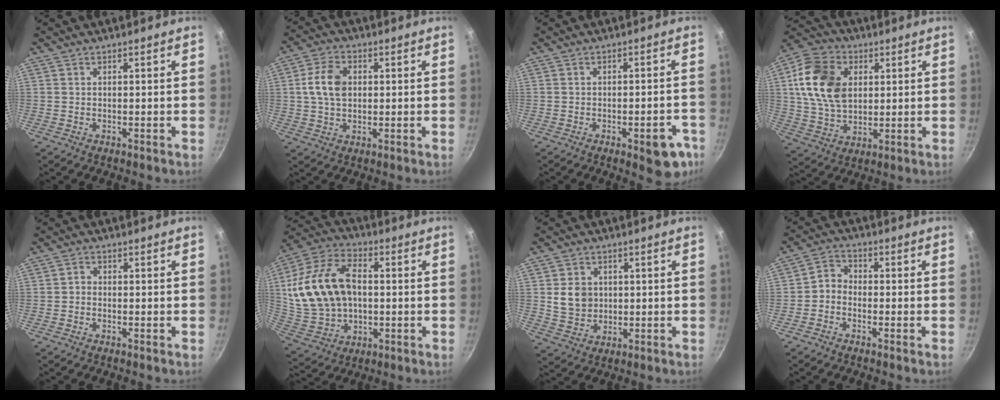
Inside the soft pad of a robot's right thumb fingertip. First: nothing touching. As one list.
[{"total": 7.8, "force": [1.1, 5.2, 5.7], "torque": [-0.099, 0.010, 0.017]}, {"total": 8.6, "force": [-3.9, 3.6, 6.7], "torque": [-0.046, 0.027, -0.042]}, {"total": 15.6, "force": [3.4, 11.2, 10.3], "torque": [-0.171, -0.003, 0.059]}, {"total": 1.1, "force": [-0.5, 0.9, 0.5], "torque": [-0.008, 0.006, -0.012]}, {"total": 20.3, "force": [1.8, 13.7, 14.9], "torque": [-0.279, 0.018, 0.039]}, {"total": 6.4, "force": [0.9, 5.4, 3.2], "torque": [-0.037, -0.003, 0.023]}, {"total": 3.3, "force": [-1.5, 2.5, 1.5], "torque": [-0.024, 0.027, -0.040]}]